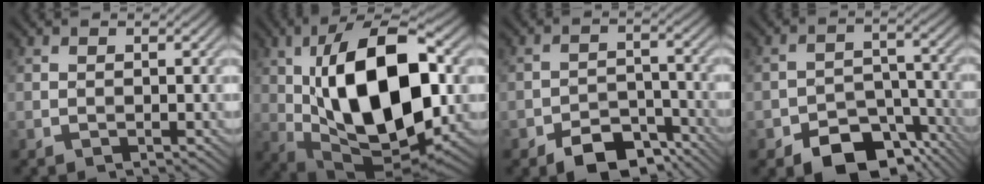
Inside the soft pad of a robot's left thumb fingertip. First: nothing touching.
{"total": 18.3, "force": [1.3, 9.1, 15.8], "torque": [-0.281, 0.009, 0.015]}
{"total": 7.3, "force": [-5.0, 3.7, 3.7], "torque": [-0.055, -0.004, -0.091]}
{"total": 9.8, "force": [-6.3, 5.7, 4.8], "torque": [-0.067, -0.016, -0.108]}